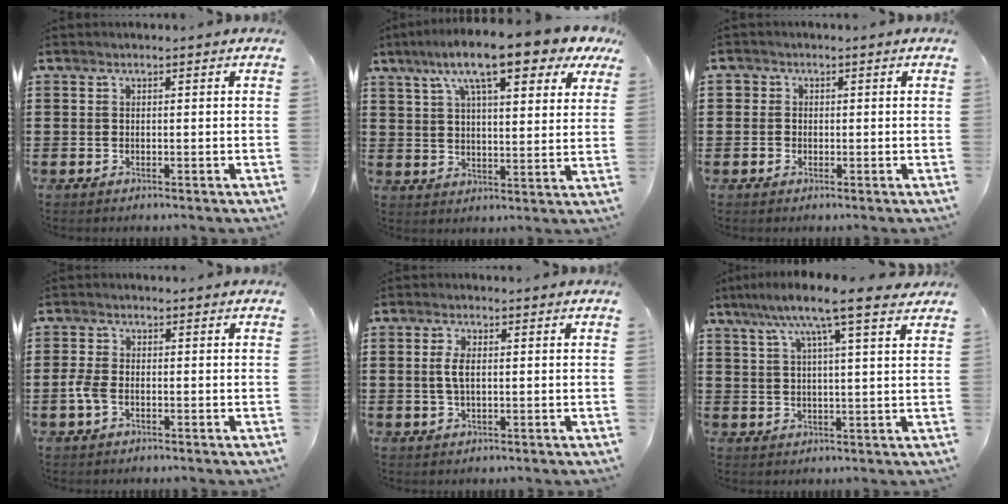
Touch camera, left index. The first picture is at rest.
{"total": 12.8, "force": [8.9, 2.5, 8.8], "torque": [-0.172, -0.020, 0.147]}
{"total": 1.4, "force": [-0.2, 1.4, 0.2], "torque": [-0.009, 0.005, -0.006]}
{"total": 3.2, "force": [-0.8, 1.7, 2.7], "torque": [-0.070, -0.005, -0.019]}
{"total": 3.3, "force": [0.4, 1.4, 3.0], "torque": [-0.077, -0.001, 0.000]}
{"total": 8.8, "force": [6.1, 0.7, 6.3], "torque": [-0.132, -0.013, 0.101]}